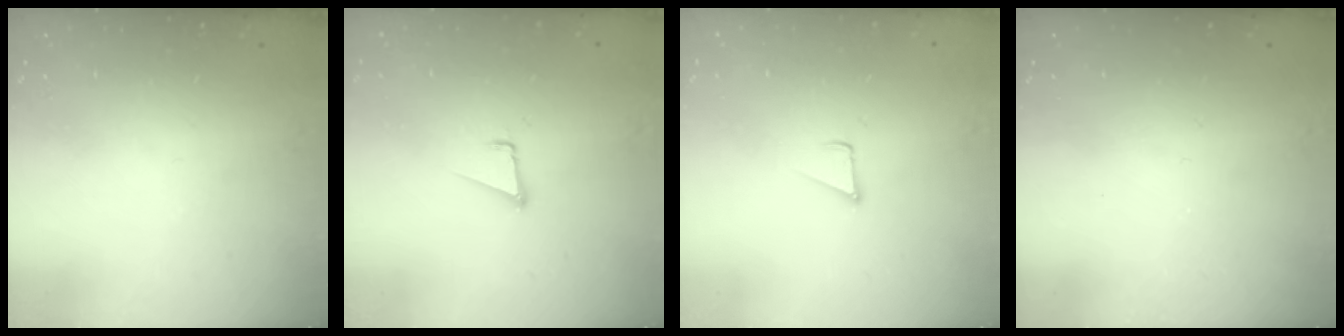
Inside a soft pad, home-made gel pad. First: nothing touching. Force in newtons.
{"total": 1.7, "press": 1.7, "slide": 0.1}
{"total": 2.8, "press": 2.8, "slide": 0.2}
{"total": 0.0}